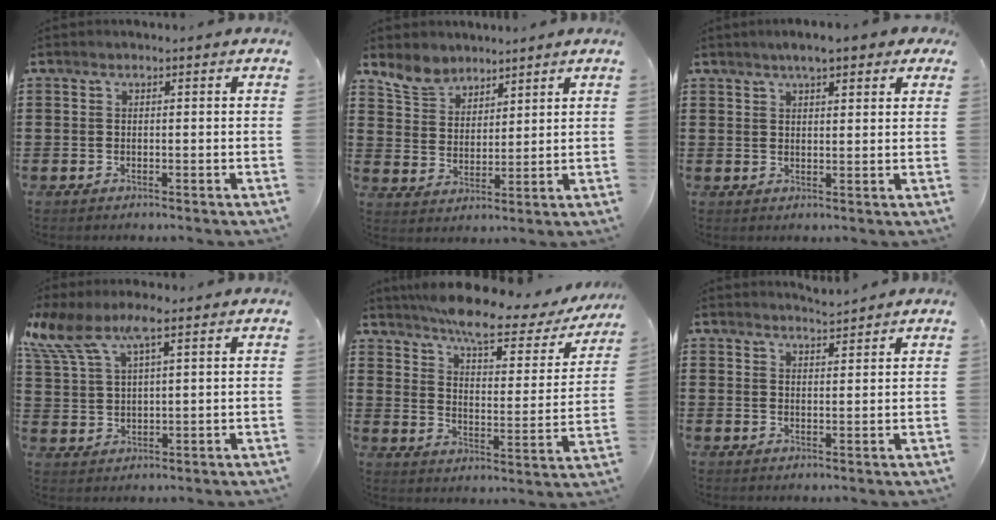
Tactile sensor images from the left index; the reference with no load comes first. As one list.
[{"total": 5.9, "force": [5.1, 2.7, 0.9], "torque": [-0.044, -0.011, 0.097]}, {"total": 4.0, "force": [2.9, 0.8, 2.6], "torque": [-0.049, 0.002, 0.049]}, {"total": 7.3, "force": [4.8, 2.4, 5.0], "torque": [-0.121, -0.009, 0.084]}, {"total": 8.3, "force": [6.9, 1.1, 4.3], "torque": [-0.103, -0.037, 0.117]}, {"total": 2.6, "force": [2.6, -0.2, 0.3], "torque": [-0.013, -0.008, 0.049]}]